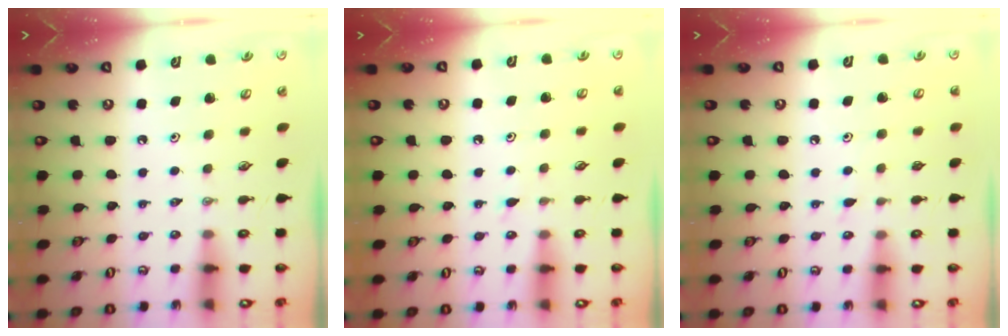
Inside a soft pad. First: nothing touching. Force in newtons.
{"total": 5.3, "press": 5.2, "slide": 0.6}
{"total": 4.7, "press": 4.7, "slide": 0.5}